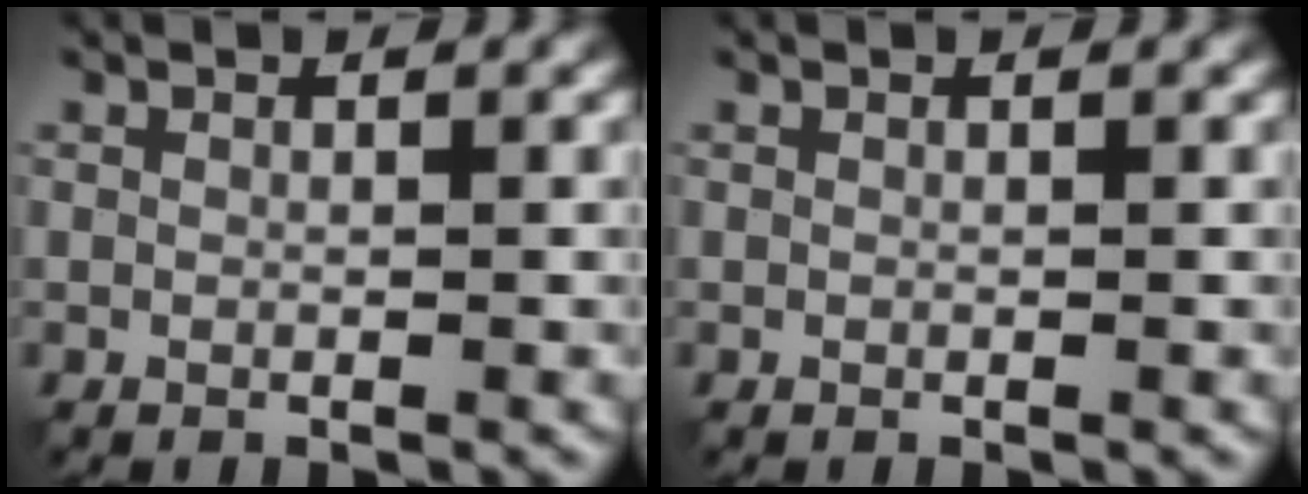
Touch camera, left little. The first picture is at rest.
{"total": 0.0}